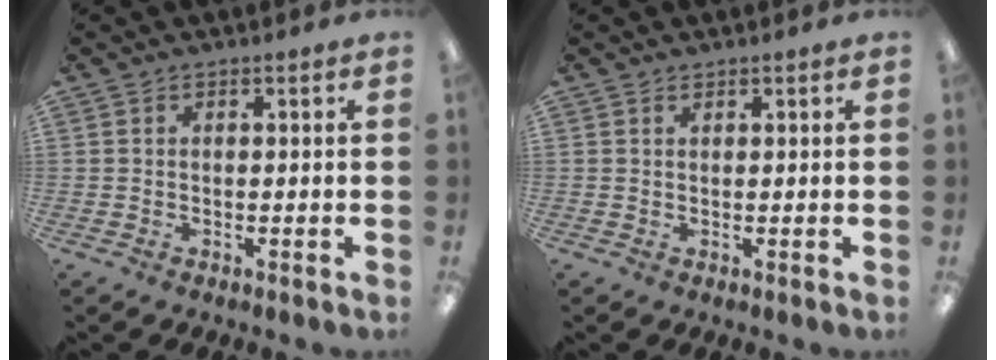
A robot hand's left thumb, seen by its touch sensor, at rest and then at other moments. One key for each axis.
{"total": 0.5, "fx": 0.4, "fy": 0.2, "fz": 0.2, "tx": -0.005, "ty": 0.001, "tz": 0.008}